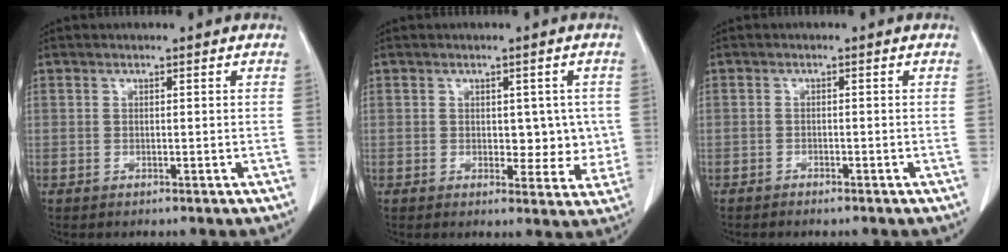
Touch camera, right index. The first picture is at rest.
{"total": 5.2, "force": [0.3, 3.4, 3.9], "torque": [-0.027, 0.005, 0.010]}
{"total": 1.3, "force": [-1.2, 0.5, 0.4], "torque": [-0.006, 0.001, -0.016]}